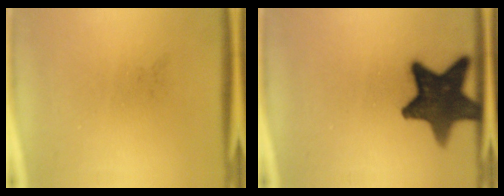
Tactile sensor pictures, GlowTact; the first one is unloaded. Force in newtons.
{"total": 14.6}